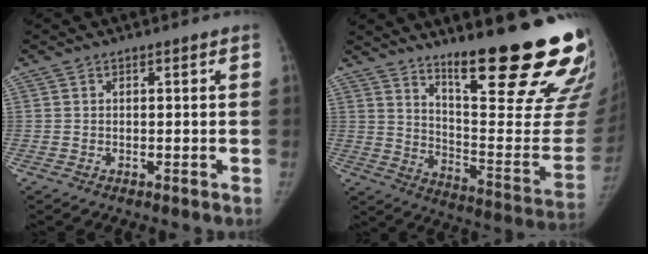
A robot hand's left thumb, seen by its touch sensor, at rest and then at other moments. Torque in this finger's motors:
{"motor_torque": [2.67, 1.76, 1.26, -1.51, 0.14]}